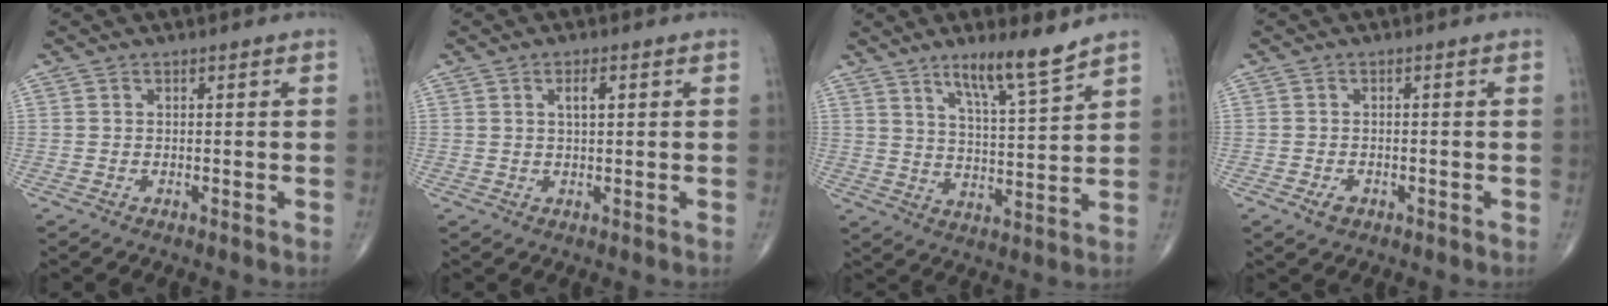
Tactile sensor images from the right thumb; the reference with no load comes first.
{"total": 2.6, "force": [0.9, 0.9, 2.2], "torque": [-0.038, -0.002, 0.015]}
{"total": 9.6, "force": [7.0, 0.8, 6.5], "torque": [-0.106, -0.053, 0.123]}
{"total": 2.0, "force": [-1.0, 1.3, 1.1], "torque": [-0.017, 0.002, -0.015]}